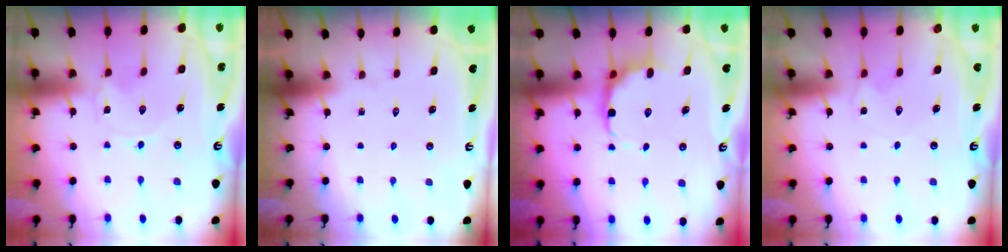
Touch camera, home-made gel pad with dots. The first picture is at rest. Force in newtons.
{"total": 0.0}
{"total": 8.9, "press": 8.2, "slide": 3.4}
{"total": 1.4, "press": 1.3, "slide": 0.4}